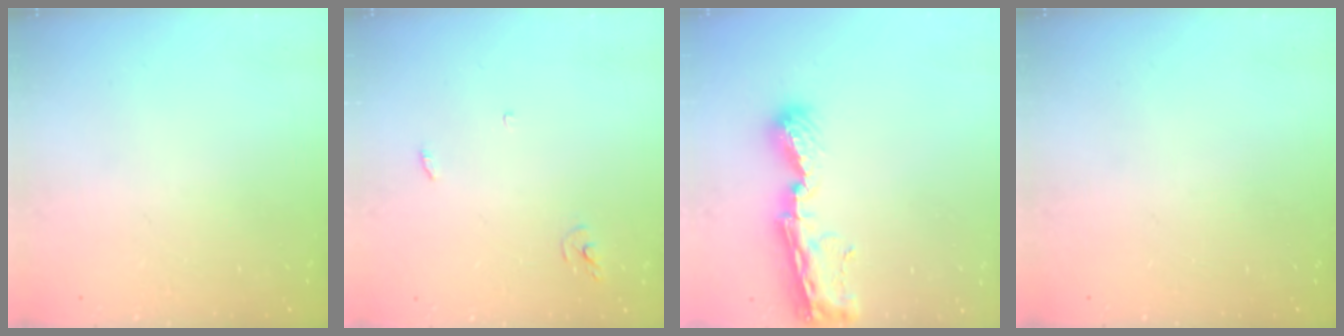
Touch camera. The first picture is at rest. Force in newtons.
{"total": 3.3, "press": 3.2, "slide": 0.3}
{"total": 9.8, "press": 9.7, "slide": 1.0}
{"total": 0.0}